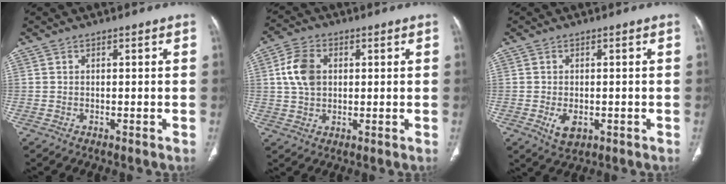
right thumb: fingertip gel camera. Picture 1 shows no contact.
{"total": 7.6, "force": [1.4, 5.4, 5.1], "torque": [-0.093, 0.005, 0.026]}
{"total": 4.1, "force": [-1.1, 2.5, 3.0], "torque": [-0.049, -0.005, -0.009]}